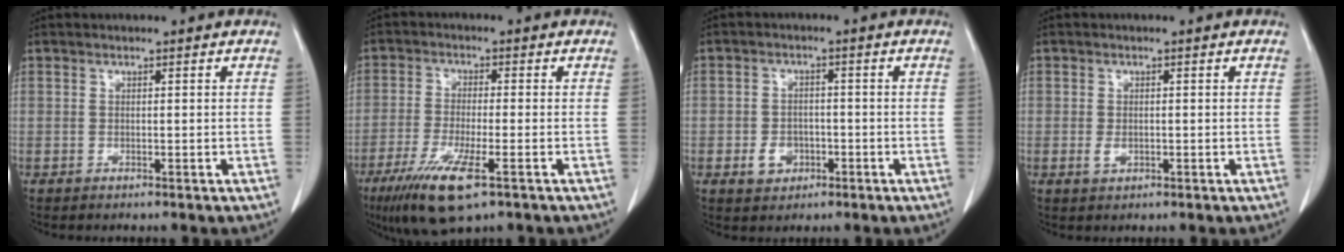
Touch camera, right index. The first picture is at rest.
{"total": 9.6, "force": [-5.2, 1.5, 7.9], "torque": [-0.154, -0.026, -0.087]}
{"total": 3.8, "force": [-1.3, 3.2, 1.6], "torque": [-0.022, 0.005, -0.013]}
{"total": 1.5, "force": [-0.2, 1.1, 1.0], "torque": [-0.015, 0.001, 0.003]}